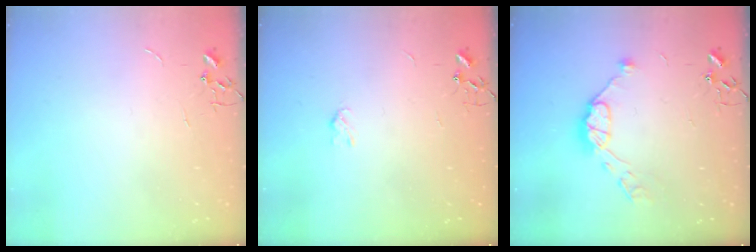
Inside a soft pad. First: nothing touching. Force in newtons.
{"total": 3.2, "press": 3.2, "slide": 0.5}
{"total": 10.5, "press": 10.5, "slide": 0.7}